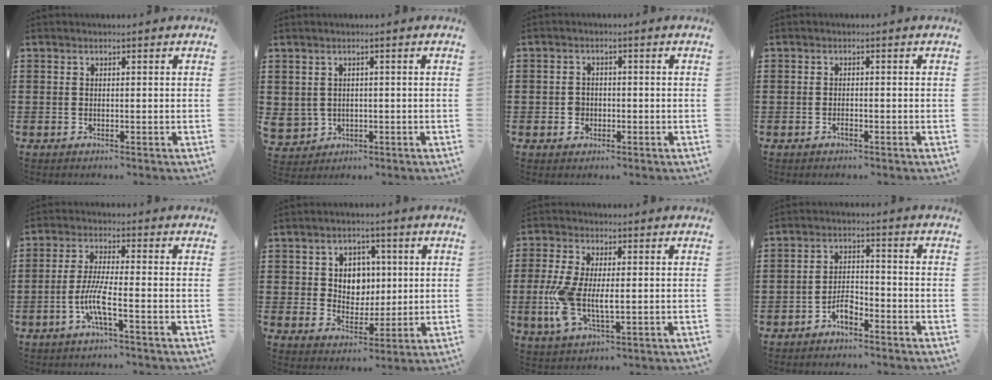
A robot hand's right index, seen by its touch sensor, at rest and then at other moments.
{"total": 2.5, "force": [0.5, 2.4, 0.4], "torque": [-0.028, 0.004, 0.006]}
{"total": 2.3, "force": [-0.7, 2.0, 0.8], "torque": [-0.021, 0.004, -0.015]}
{"total": 0.9, "force": [-0.6, 0.4, 0.5], "torque": [-0.012, -0.003, -0.011]}
{"total": 6.0, "force": [-2.5, 0.7, 5.4], "torque": [-0.128, -0.013, -0.057]}
{"total": 5.7, "force": [1.2, 5.0, 2.4], "torque": [-0.052, 0.012, 0.016]}
{"total": 8.2, "force": [-0.8, 4.0, 7.1], "torque": [-0.166, -0.008, -0.017]}
{"total": 3.9, "force": [-2.7, 1.5, 2.3], "torque": [-0.049, 0.007, -0.055]}